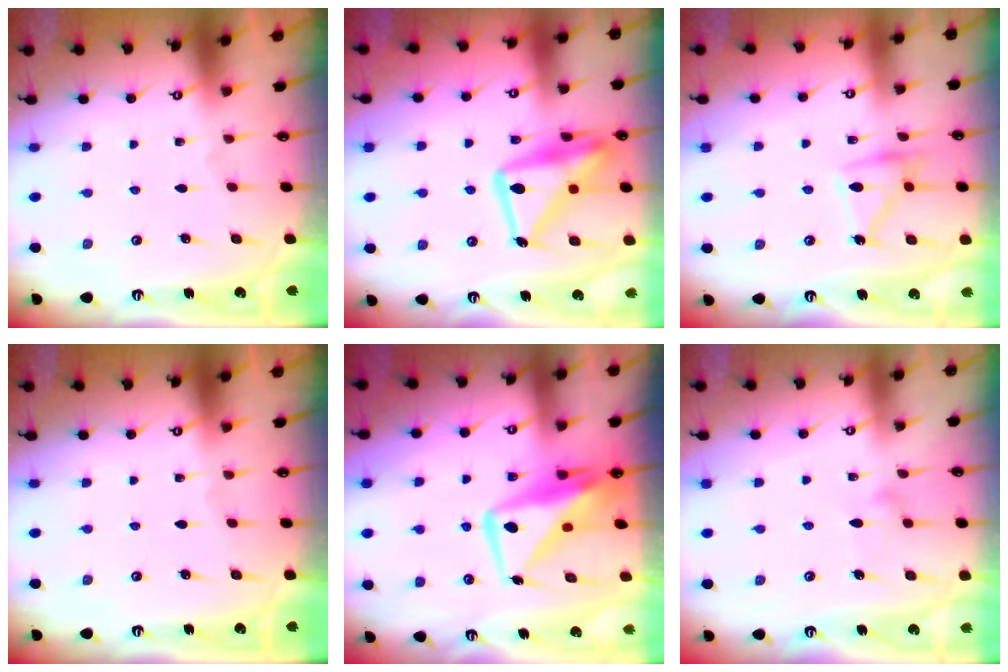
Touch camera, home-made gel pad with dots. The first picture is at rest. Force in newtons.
{"total": 18.9, "press": 18.8, "slide": 1.9}
{"total": 12.4, "press": 12.4, "slide": 0.4}
{"total": 0.0}
{"total": 11.3, "press": 11.3, "slide": 1.0}
{"total": 8.8, "press": 8.8, "slide": 0.5}